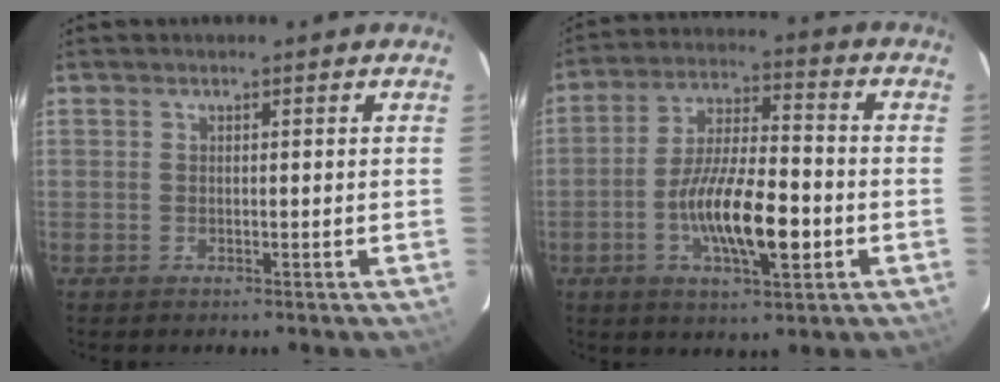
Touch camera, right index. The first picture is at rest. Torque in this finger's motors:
{"motor_torque": [0.53, -0.14, 0.73, 0.21]}